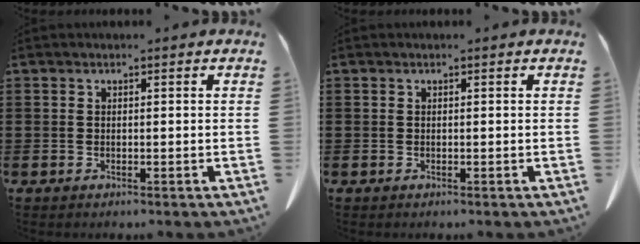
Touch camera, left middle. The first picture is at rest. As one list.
[{"total": 0.0}]